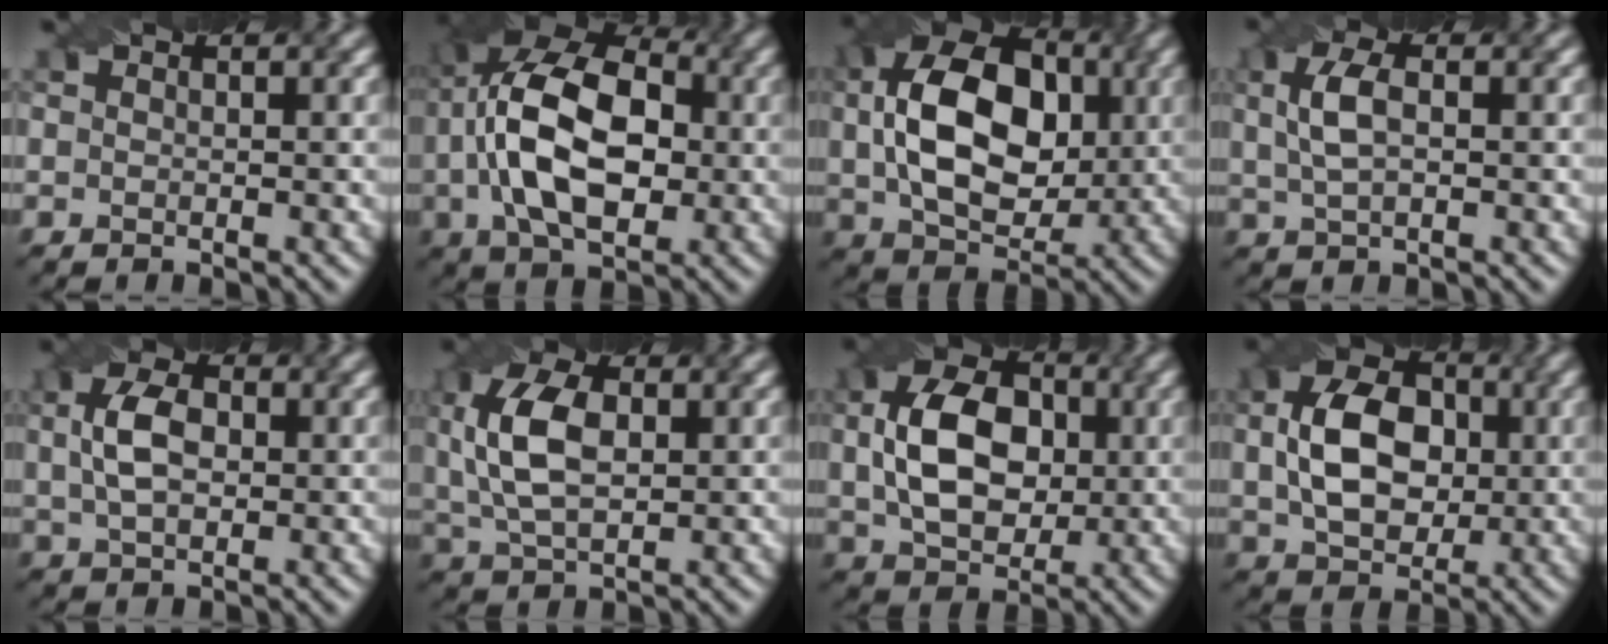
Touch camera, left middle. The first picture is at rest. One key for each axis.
{"total": 12.8, "fx": 0.4, "fy": 7.5, "fz": 10.4, "tx": -0.199, "ty": 0.022, "tz": -0.003}
{"total": 12.4, "fx": 1.4, "fy": 8.3, "fz": 9.1, "tx": -0.178, "ty": 0.003, "tz": 0.027}
{"total": 3.5, "fx": 0.6, "fy": 1.6, "fz": 3.0, "tx": -0.073, "ty": 0.007, "tz": 0.012}
{"total": 4.6, "fx": 0.6, "fy": 2.8, "fz": 3.5, "tx": -0.077, "ty": 0.006, "tz": 0.008}
{"total": 7.4, "fx": 1.3, "fy": 4.2, "fz": 6.0, "tx": -0.137, "ty": 0.010, "tz": 0.024}
{"total": 9.1, "fx": 0.9, "fy": 6.2, "fz": 6.6, "tx": -0.132, "ty": 0.005, "tz": 0.016}
{"total": 8.2, "fx": 0.7, "fy": 5.7, "fz": 5.8, "tx": -0.119, "ty": 0.005, "tz": 0.013}